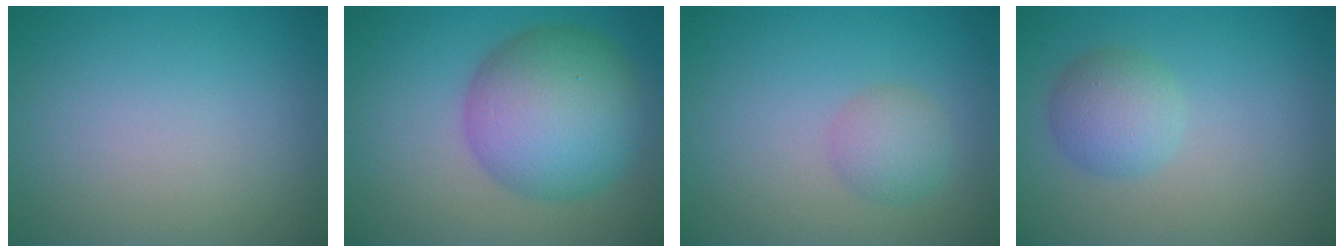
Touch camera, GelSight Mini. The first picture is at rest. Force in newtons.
{"total": 9.8, "press": 9.8, "slide": 0.3}
{"total": 2.3, "press": 2.3, "slide": 0.0}
{"total": 3.1, "press": 3.1, "slide": 0.1}